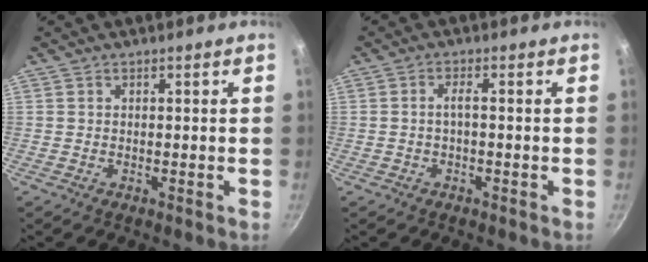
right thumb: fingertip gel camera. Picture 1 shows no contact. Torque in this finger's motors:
{"motor_torque": [-0.34, 0.25, -0.38, 0.00, 0.11]}